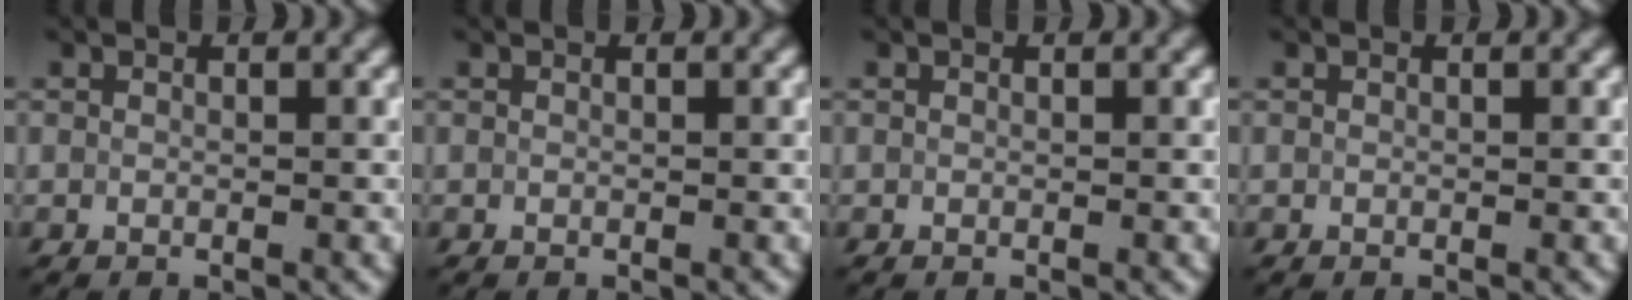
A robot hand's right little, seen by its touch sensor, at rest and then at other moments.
{"total": 0.0}
{"total": 0.0}
{"total": 0.0}